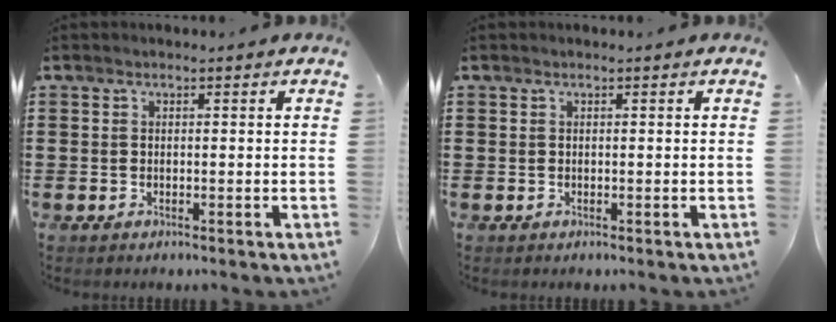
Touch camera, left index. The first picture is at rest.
{"total": 0.0}